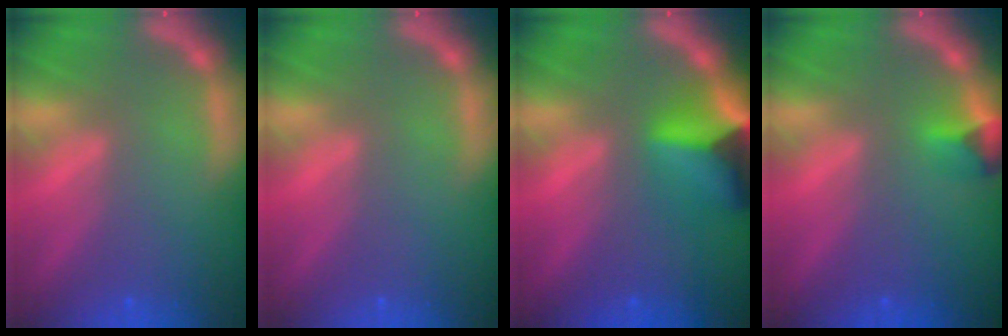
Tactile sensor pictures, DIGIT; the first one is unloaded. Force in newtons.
{"total": 0.0}
{"total": 6.9}
{"total": 1.9}